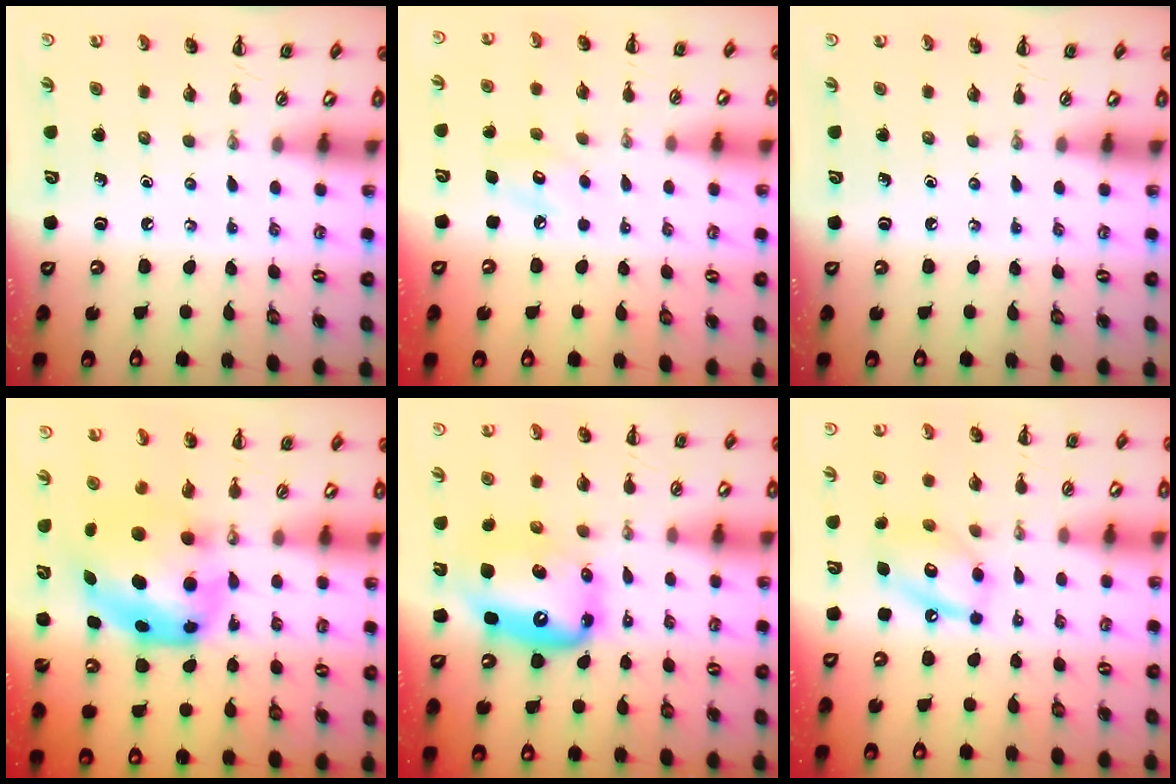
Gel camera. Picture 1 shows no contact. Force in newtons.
{"total": 6.2, "press": 6.0, "slide": 1.3}
{"total": 0.0}
{"total": 6.9, "press": 6.7, "slide": 1.6}
{"total": 12.2, "press": 11.8, "slide": 3.1}
{"total": 12.1, "press": 12.0, "slide": 1.4}